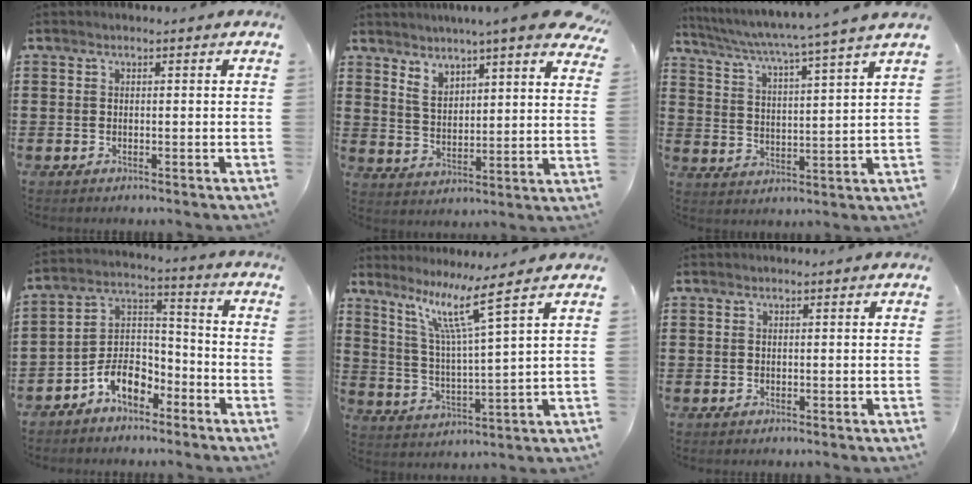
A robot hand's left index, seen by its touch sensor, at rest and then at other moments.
{"total": 5.5, "force": [4.9, 0.8, 2.4], "torque": [-0.060, -0.024, 0.082]}
{"total": 4.1, "force": [3.3, -1.1, 2.1], "torque": [-0.059, -0.035, 0.046]}
{"total": 7.6, "force": [-5.5, 3.8, 3.5], "torque": [-0.082, 0.010, -0.110]}
{"total": 8.6, "force": [5.9, -0.4, 6.2], "torque": [-0.138, -0.027, 0.098]}
{"total": 0.0}